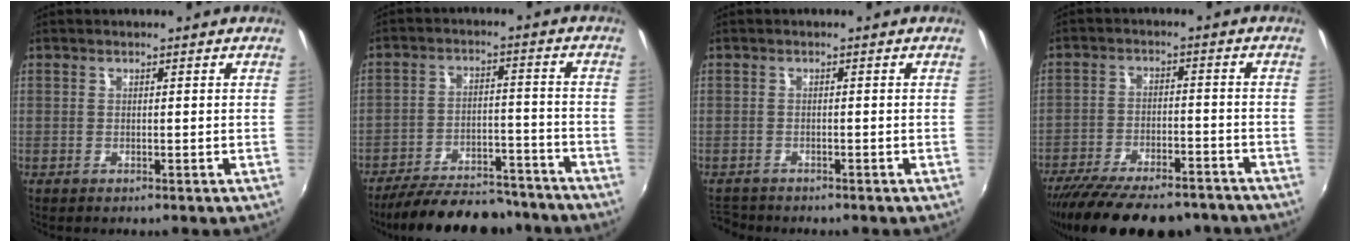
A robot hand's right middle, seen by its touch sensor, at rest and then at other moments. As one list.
[{"total": 19.7, "force": [-17.1, 5.9, 7.8], "torque": [-0.153, 0.004, -0.231]}, {"total": 3.9, "force": [-3.6, 1.1, 0.9], "torque": [-0.035, -0.013, -0.064]}, {"total": 19.9, "force": [-16.4, 6.1, 9.6], "torque": [-0.190, -0.031, -0.236]}]